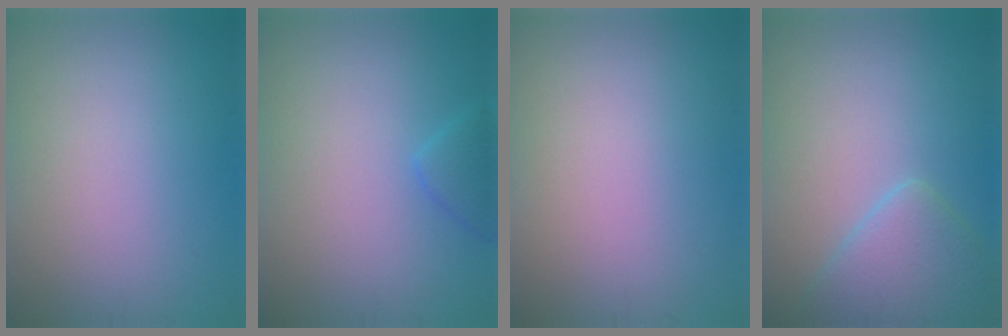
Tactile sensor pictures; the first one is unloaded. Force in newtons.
{"total": 1.7, "press": 1.7, "slide": 0.2}
{"total": 0.0}
{"total": 4.6, "press": 4.6, "slide": 0.3}